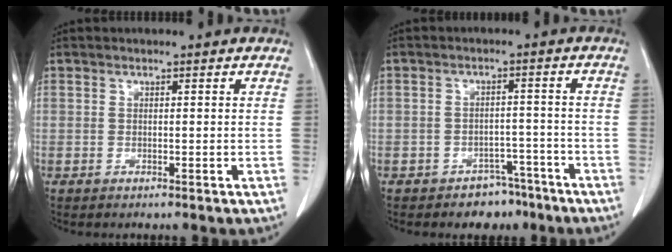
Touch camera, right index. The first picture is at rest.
{"total": 4.6, "force": [-3.4, 3.0, 0.9], "torque": [-0.003, 0.017, -0.042]}